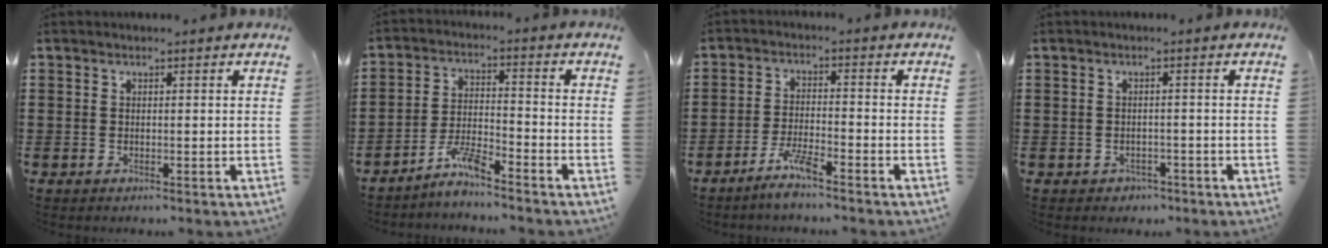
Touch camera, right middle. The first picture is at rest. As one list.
[{"total": 5.3, "force": [-4.7, 0.3, 2.5], "torque": [-0.065, -0.004, -0.096]}, {"total": 4.3, "force": [-3.5, 0.3, 2.6], "torque": [-0.058, 0.000, -0.067]}, {"total": 1.1, "force": [-0.9, 0.6, 0.0], "torque": [-0.004, 0.001, -0.021]}]